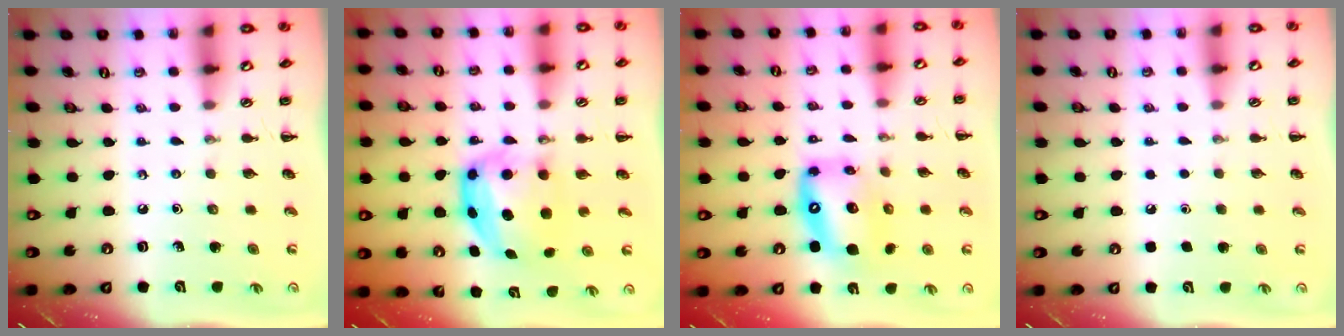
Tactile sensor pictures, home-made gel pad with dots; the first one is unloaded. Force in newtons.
{"total": 5.9, "press": 5.9, "slide": 0.7}
{"total": 11.9, "press": 11.4, "slide": 3.1}
{"total": 1.8, "press": 1.8, "slide": 0.1}